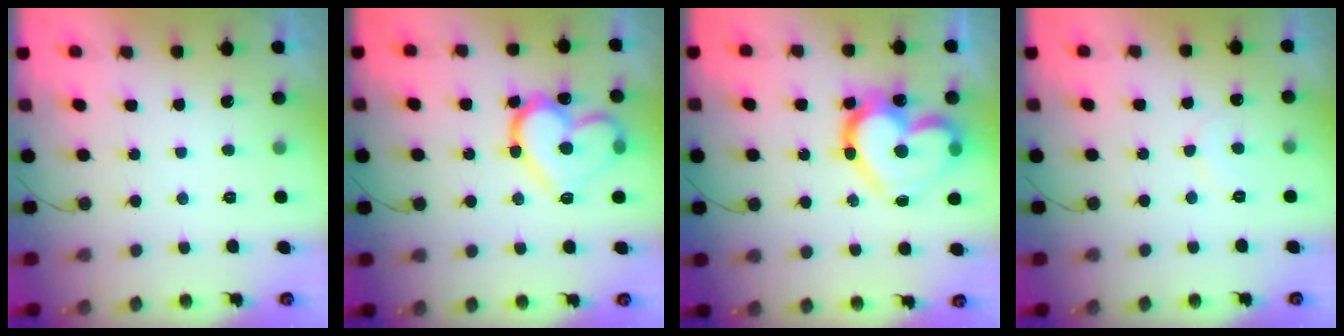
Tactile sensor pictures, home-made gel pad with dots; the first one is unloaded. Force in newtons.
{"total": 17.8, "press": 17.7, "slide": 1.7}
{"total": 20.6, "press": 20.6, "slide": 1.8}
{"total": 5.2, "press": 5.2, "slide": 0.5}